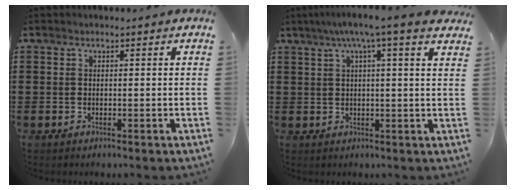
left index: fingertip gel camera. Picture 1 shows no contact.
{"total": 5.2, "force": [3.1, -0.3, 4.1], "torque": [-0.088, -0.003, 0.051]}